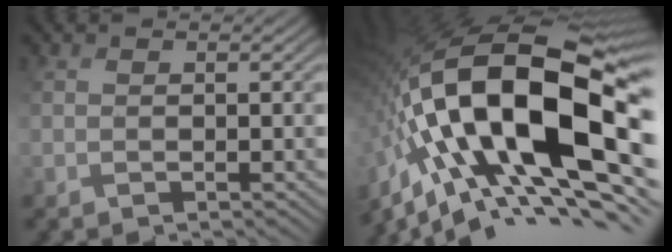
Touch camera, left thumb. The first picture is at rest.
{"total": 21.2, "force": [-3.1, 9.3, 18.8], "torque": [-0.358, -0.003, -0.064]}